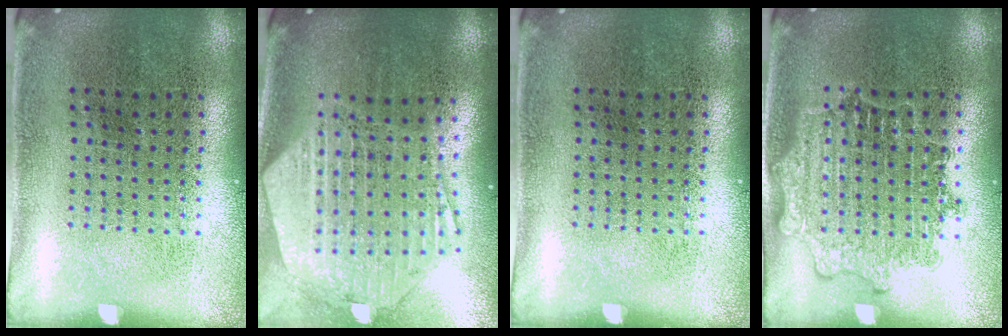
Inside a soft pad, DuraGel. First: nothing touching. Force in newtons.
{"total": 2.8, "press": 2.2, "slide": 1.7}
{"total": 0.0}
{"total": 1.4, "press": 1.4, "slide": 0.1}